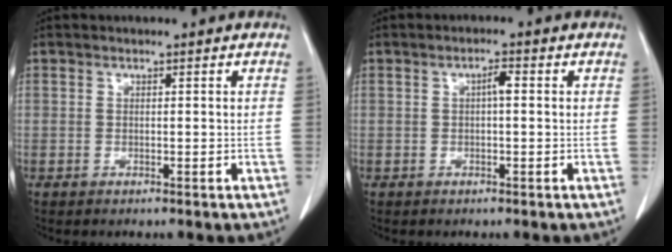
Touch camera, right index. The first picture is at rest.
{"total": 2.0, "force": [0.3, 0.4, 1.9], "torque": [-0.030, 0.005, 0.004]}